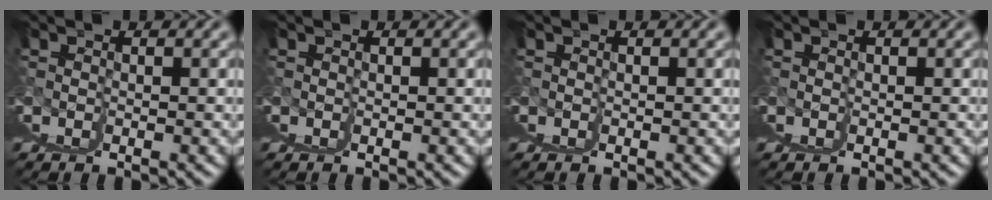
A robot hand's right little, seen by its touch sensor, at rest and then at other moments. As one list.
[{"total": 0.0}, {"total": 0.0}, {"total": 0.0}]